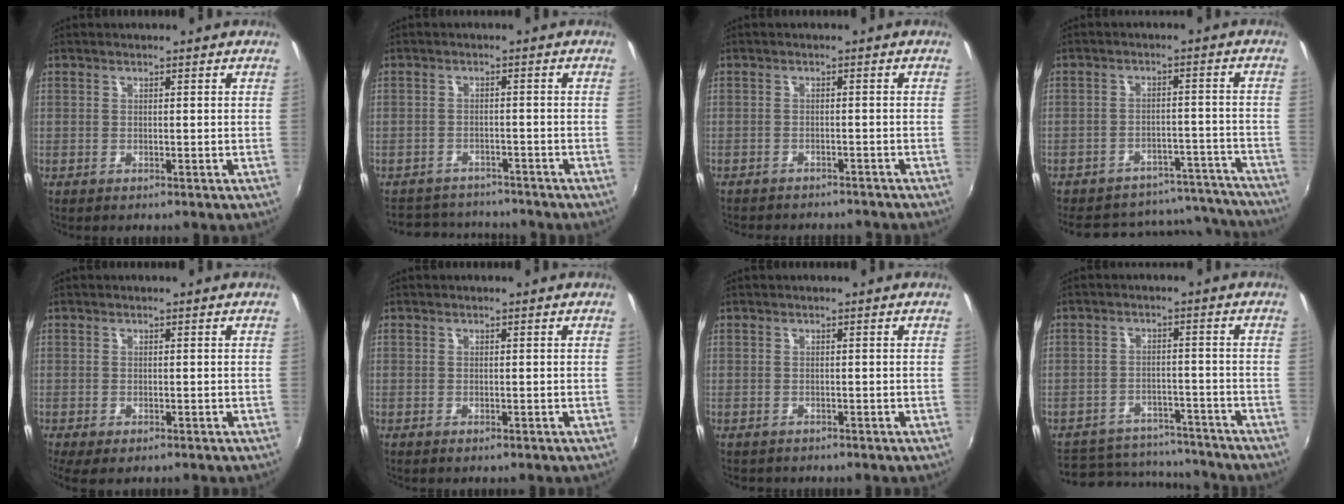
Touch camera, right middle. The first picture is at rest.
{"total": 8.7, "force": [-7.9, 3.1, 1.6], "torque": [-0.046, 0.017, -0.116]}
{"total": 7.9, "force": [-7.1, 2.1, 2.5], "torque": [-0.064, -0.015, -0.099]}
{"total": 22.7, "force": [-20.4, 7.9, 6.3], "torque": [-0.117, 0.051, -0.235]}
{"total": 3.3, "force": [-1.7, 1.3, 2.4], "torque": [-0.046, -0.017, -0.023]}
{"total": 0.0}
{"total": 0.6, "force": [-0.4, 0.5, 0.0], "torque": [-0.002, -0.002, -0.005]}
{"total": 13.7, "force": [-11.8, 5.9, 3.6], "torque": [-0.095, 0.026, -0.151]}